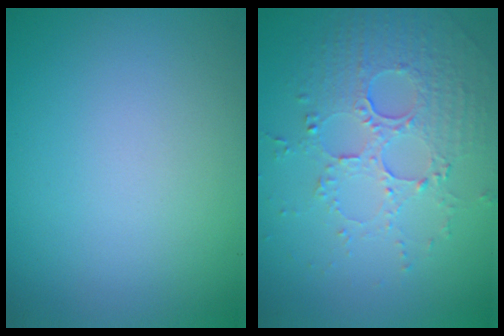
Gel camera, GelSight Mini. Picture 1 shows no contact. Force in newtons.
{"total": 5.3, "press": 3.7, "slide": 3.9}